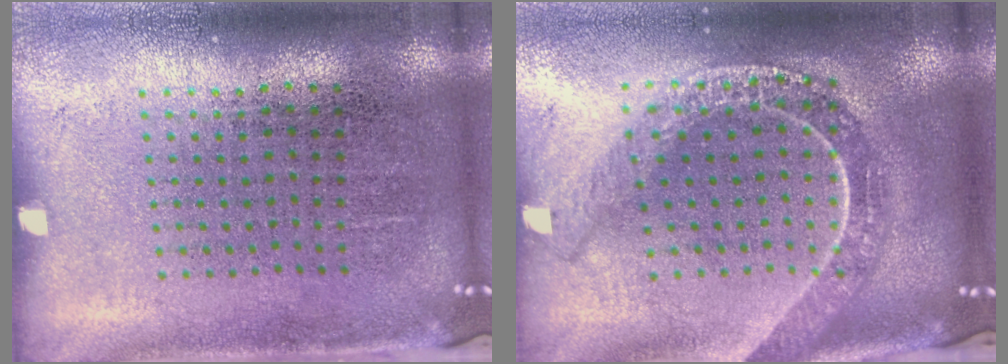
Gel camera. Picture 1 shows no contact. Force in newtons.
{"total": 2.2, "press": 1.9, "slide": 1.1}